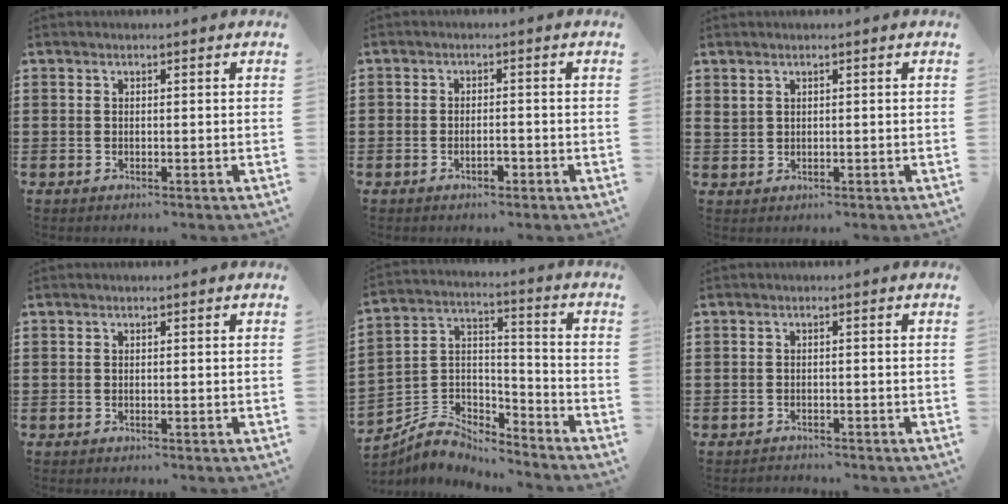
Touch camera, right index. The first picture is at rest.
{"total": 1.8, "force": [-1.1, 0.7, 1.2], "torque": [-0.026, 0.001, -0.022]}
{"total": 1.1, "force": [0.9, 0.4, 0.4], "torque": [-0.009, 0.001, 0.018]}
{"total": 0.0}
{"total": 5.9, "force": [-5.3, 2.5, 1.1], "torque": [-0.039, 0.004, -0.108]}
{"total": 1.1, "force": [-1.1, 0.2, -0.1], "torque": [-0.002, 0.003, -0.024]}